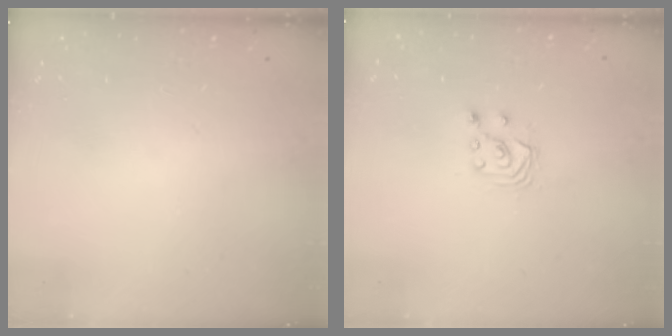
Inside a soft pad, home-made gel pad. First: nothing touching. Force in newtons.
{"total": 2.9, "press": 2.9, "slide": 0.2}